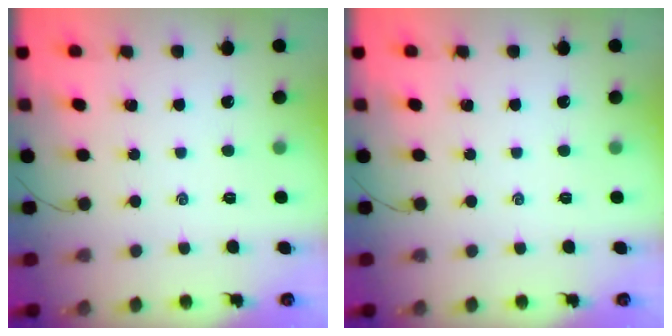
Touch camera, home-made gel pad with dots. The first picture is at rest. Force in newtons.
{"total": 0.0}